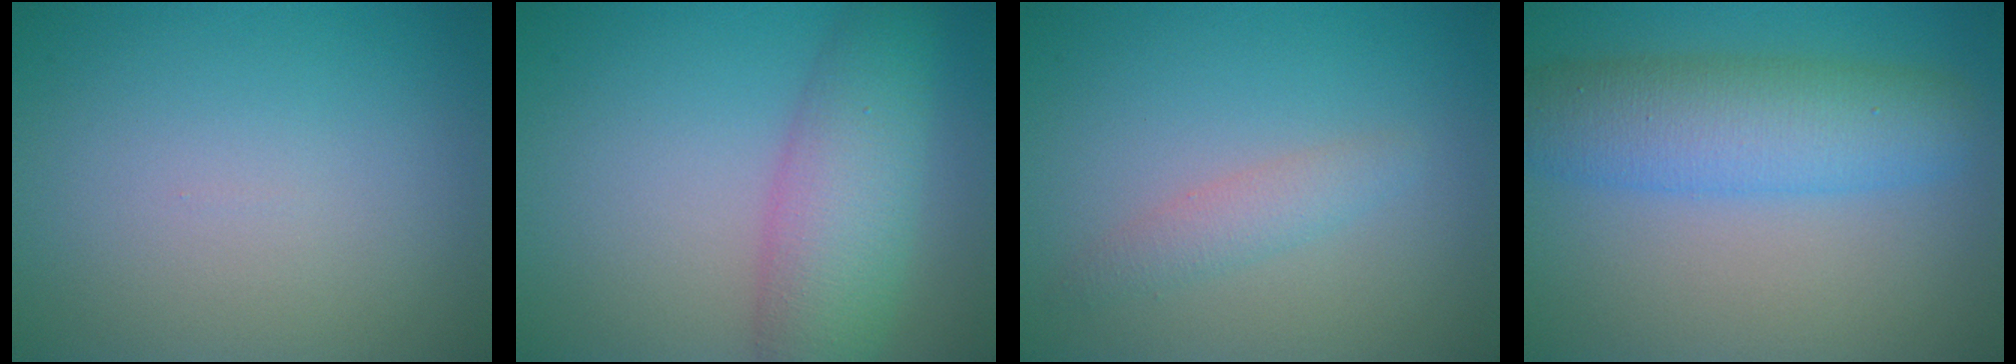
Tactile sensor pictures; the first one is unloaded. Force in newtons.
{"total": 6.3, "press": 6.3, "slide": 0.2}
{"total": 1.7, "press": 1.7, "slide": 0.1}
{"total": 6.5, "press": 6.5, "slide": 0.1}